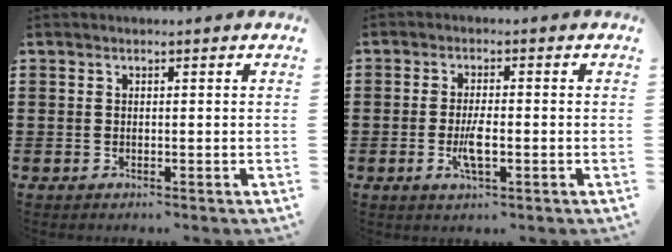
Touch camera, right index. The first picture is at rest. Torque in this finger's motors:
{"motor_torque": [1.88, 0.26, 0.21, 0.13]}